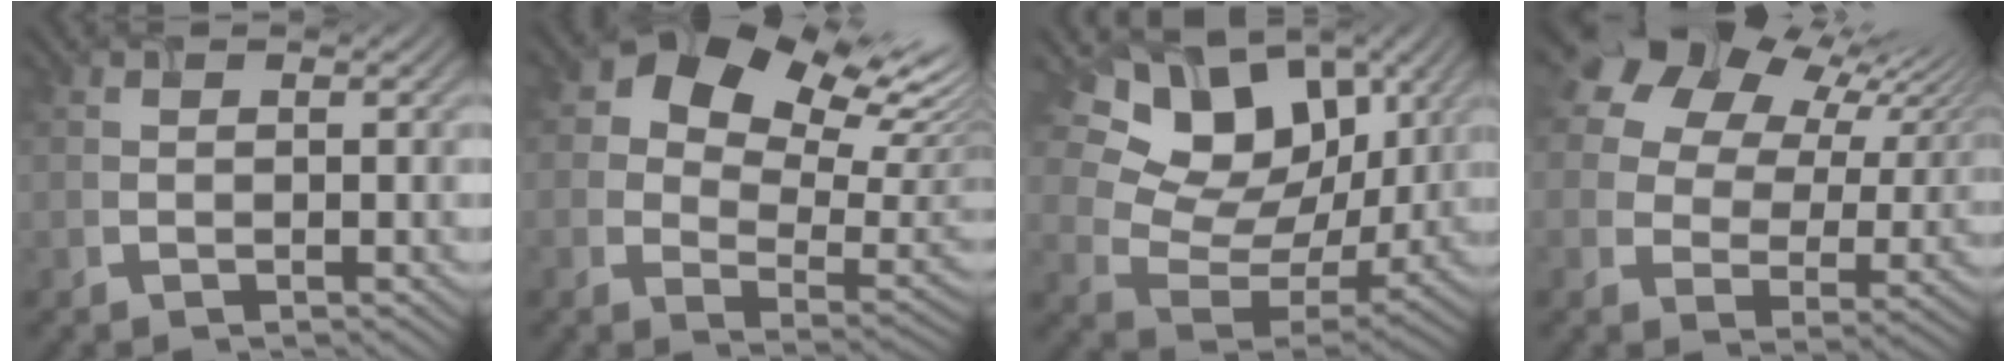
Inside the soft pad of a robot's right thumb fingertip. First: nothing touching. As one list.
[{"total": 13.9, "force": [6.8, 8.9, 8.2], "torque": [-0.138, 0.017, 0.123]}, {"total": 14.1, "force": [7.1, 9.8, 7.4], "torque": [-0.153, 0.019, 0.122]}, {"total": 15.2, "force": [8.8, 9.6, 7.9], "torque": [-0.176, 0.043, 0.149]}]